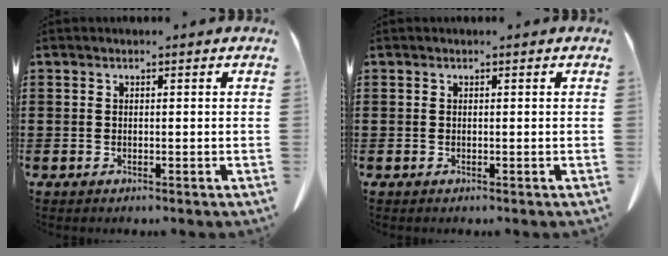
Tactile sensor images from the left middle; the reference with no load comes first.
{"total": 0.0}